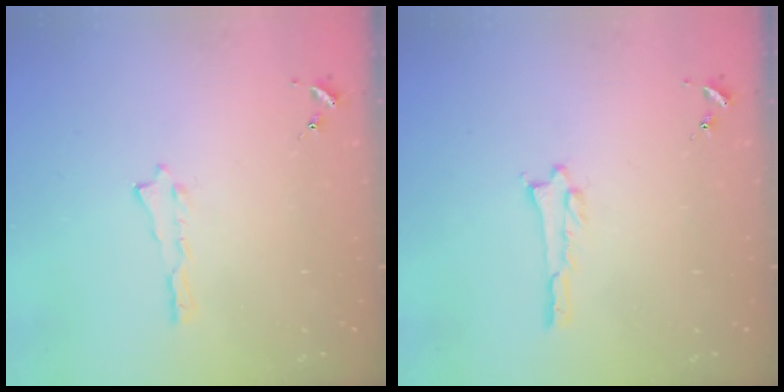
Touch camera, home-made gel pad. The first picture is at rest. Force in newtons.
{"total": 0.0}